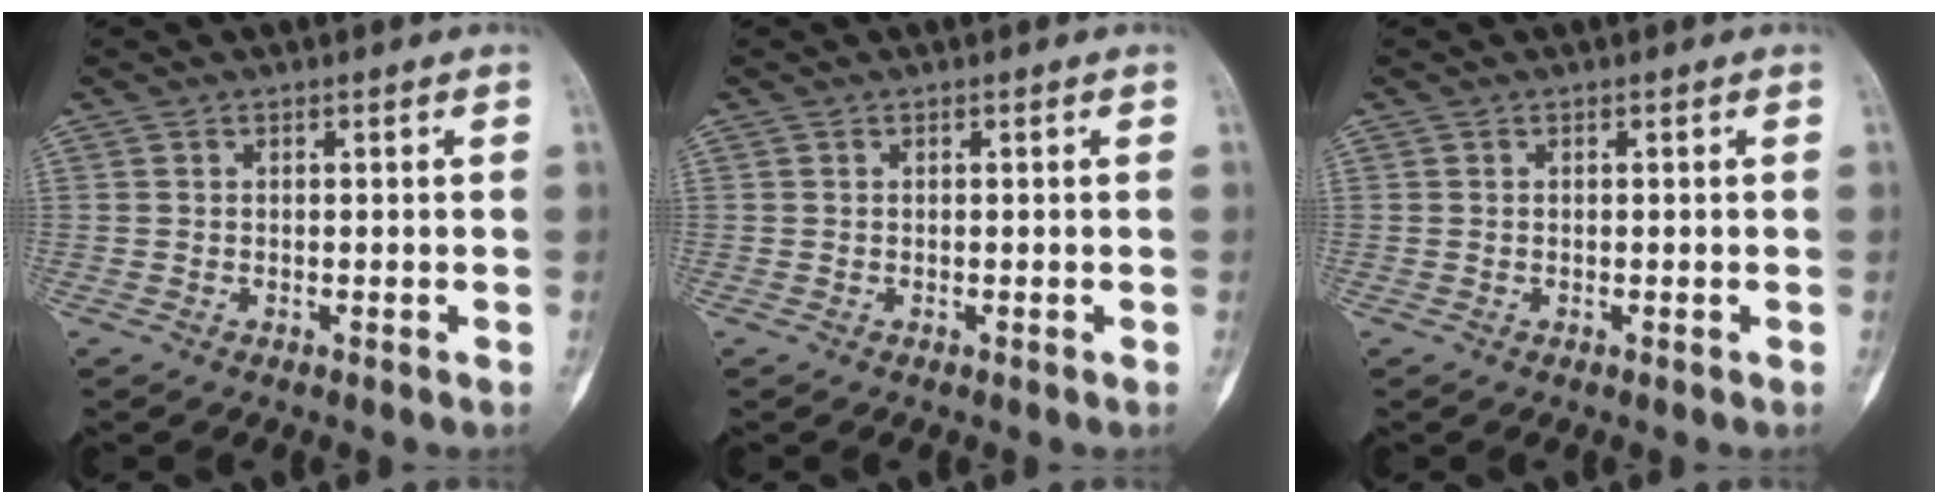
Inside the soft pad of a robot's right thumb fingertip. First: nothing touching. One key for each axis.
{"total": 0.0}
{"total": 0.0}